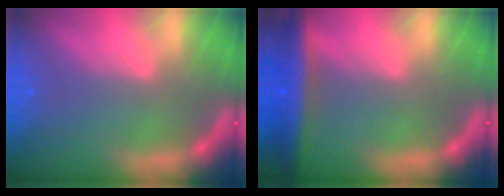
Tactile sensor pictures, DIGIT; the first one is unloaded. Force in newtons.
{"total": 6.0}